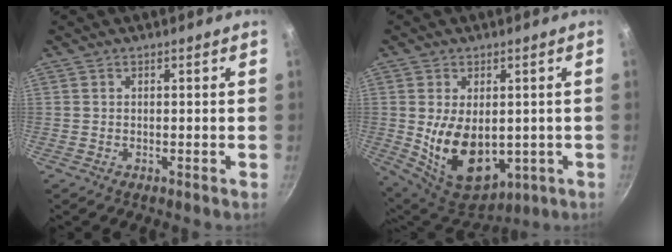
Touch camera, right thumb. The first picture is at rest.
{"total": 14.7, "force": [-0.9, 9.4, 11.3], "torque": [-0.170, -0.023, 0.014]}